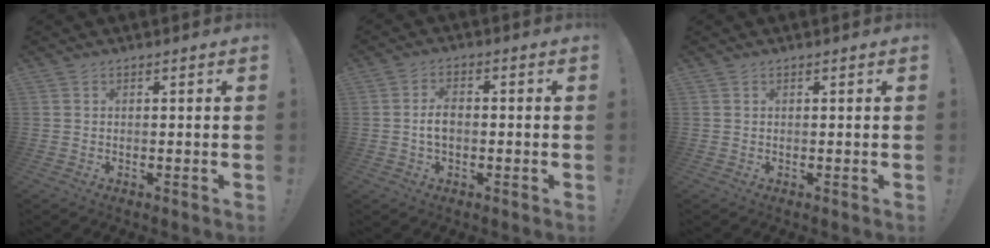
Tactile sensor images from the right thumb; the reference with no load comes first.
{"total": 4.6, "force": [-0.3, 2.5, 3.8], "torque": [-0.066, 0.005, -0.008]}
{"total": 0.0}